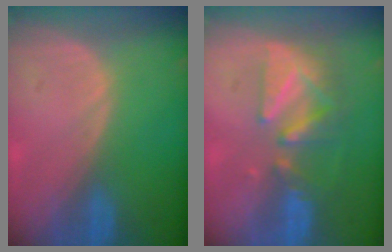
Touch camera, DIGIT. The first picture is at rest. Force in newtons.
{"total": 8.4, "press": 7.7, "slide": 3.5}